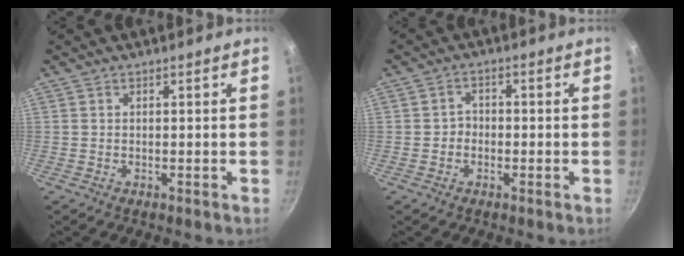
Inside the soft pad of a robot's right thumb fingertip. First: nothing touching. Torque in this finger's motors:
{"motor_torque": [-0.05, 0.08, -0.26, 0.24, -0.04]}